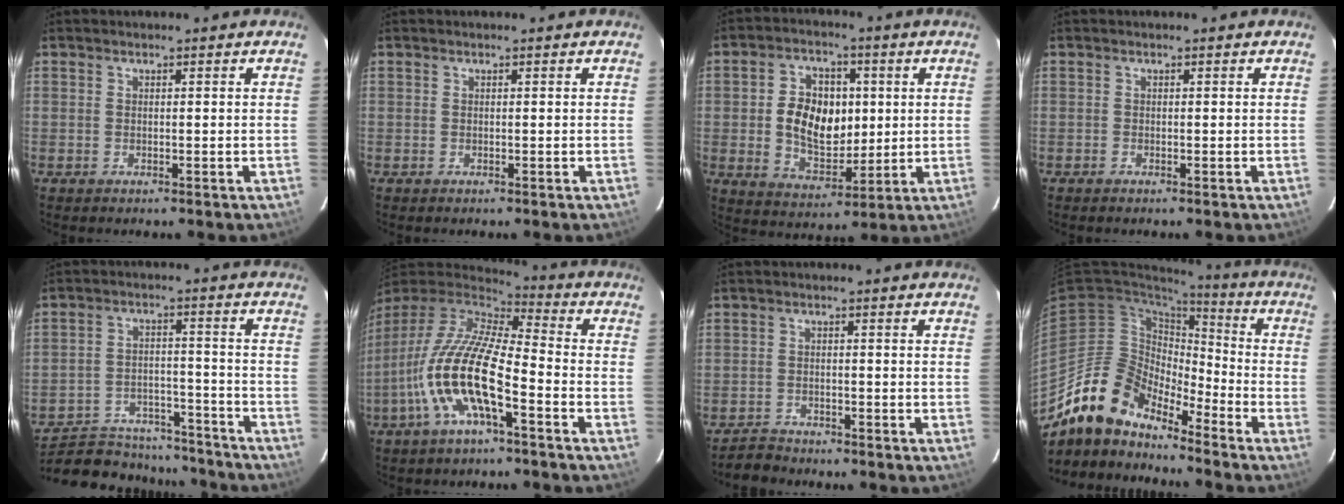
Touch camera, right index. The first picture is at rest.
{"total": 0.0}
{"total": 11.9, "force": [0.8, 8.2, 8.6], "torque": [-0.162, 0.016, 0.026]}
{"total": 0.0}
{"total": 20.7, "force": [-17.8, 8.1, 6.7], "torque": [-0.150, 0.019, -0.238]}
{"total": 17.6, "force": [-6.8, 4.8, 15.5], "torque": [-0.297, -0.024, -0.137]}
{"total": 3.4, "force": [-3.1, 1.5, -0.2], "torque": [-0.009, 0.011, -0.055]}
{"total": 14.1, "force": [-11.9, 5.7, 4.8], "torque": [-0.091, 0.014, -0.227]}